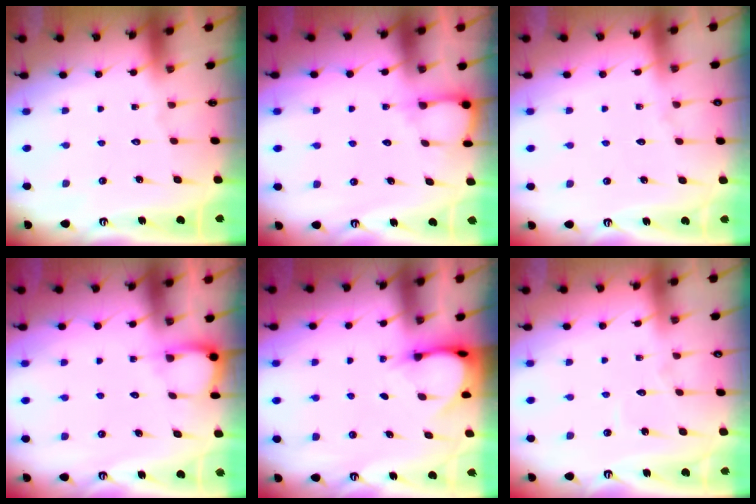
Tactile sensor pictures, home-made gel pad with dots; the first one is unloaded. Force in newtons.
{"total": 5.1, "press": 5.0, "slide": 0.5}
{"total": 3.3, "press": 3.3, "slide": 0.6}
{"total": 3.8, "press": 3.7, "slide": 0.4}
{"total": 3.8, "press": 3.8, "slide": 0.3}
{"total": 2.8, "press": 2.8, "slide": 0.3}